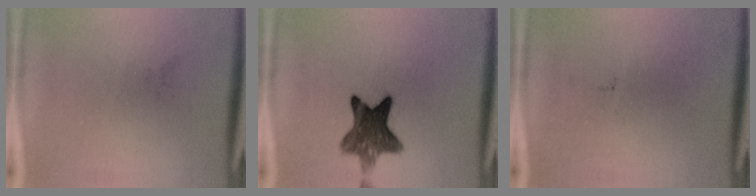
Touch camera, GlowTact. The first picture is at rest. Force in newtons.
{"total": 9.6}
{"total": 0.0}